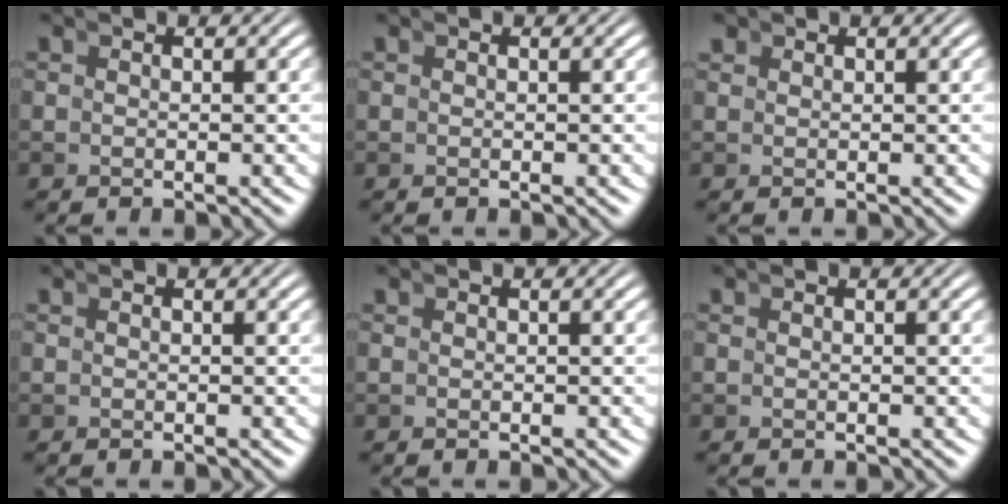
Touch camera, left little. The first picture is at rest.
{"total": 0.0}
{"total": 0.5, "force": [0.5, 0.3, -0.1], "torque": [-0.004, -0.007, 0.014]}
{"total": 0.0}
{"total": 0.0}
{"total": 0.0}